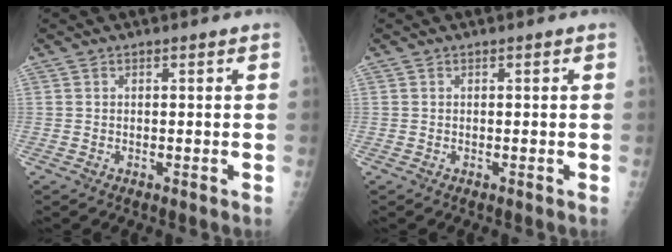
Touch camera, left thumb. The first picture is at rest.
{"total": 0.0}